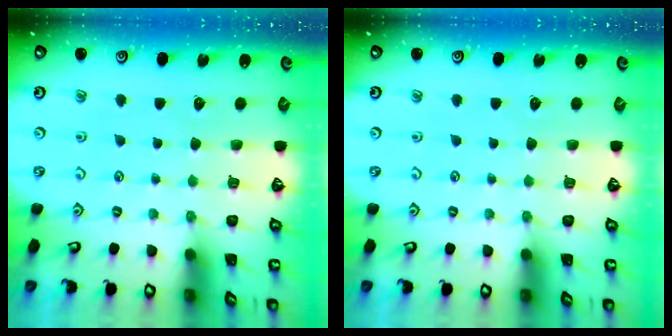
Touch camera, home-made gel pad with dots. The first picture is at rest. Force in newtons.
{"total": 0.0}